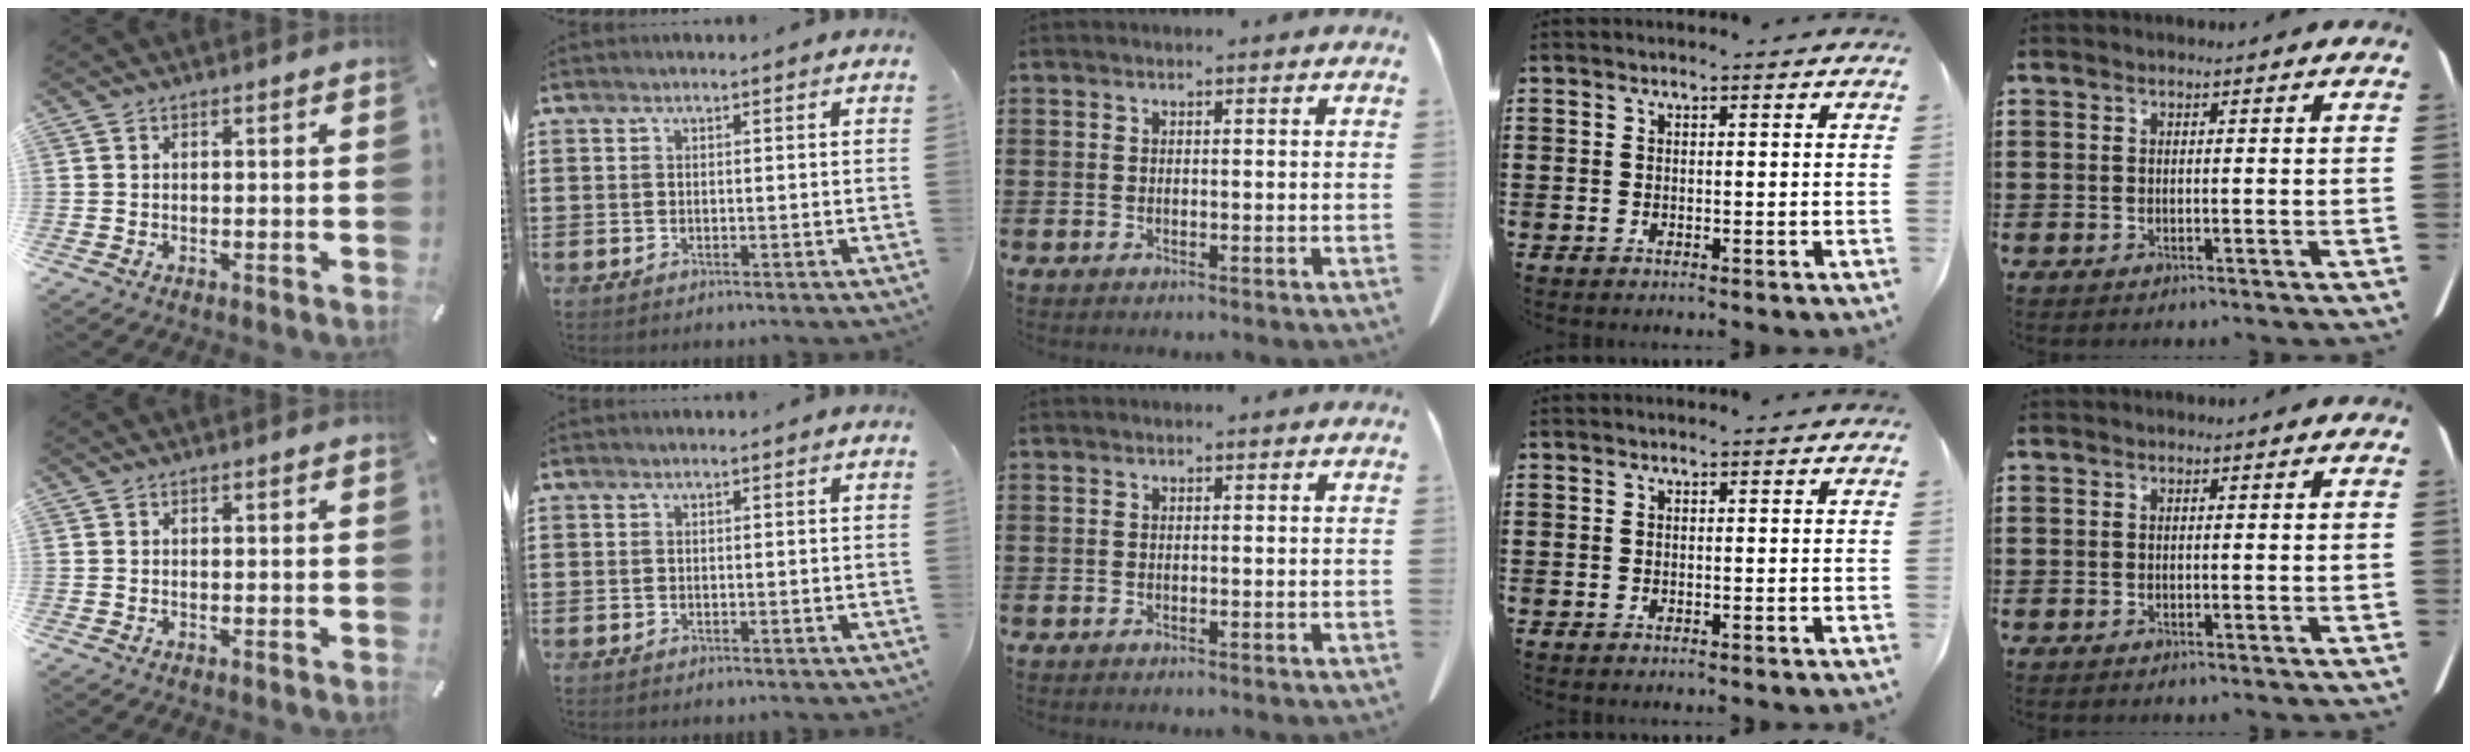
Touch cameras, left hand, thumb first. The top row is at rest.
{}